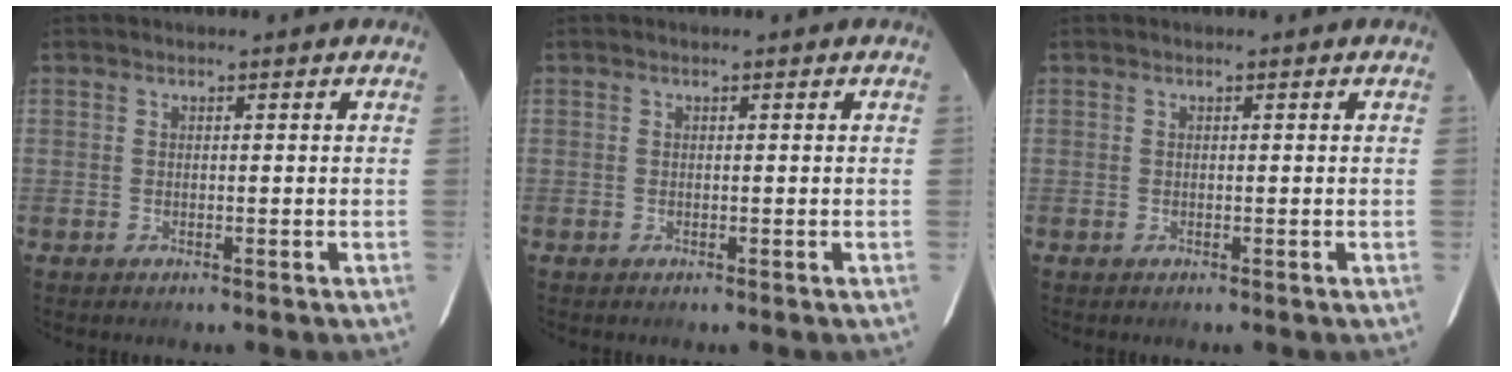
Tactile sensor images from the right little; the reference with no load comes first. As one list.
[{"total": 0.0}, {"total": 0.0}]